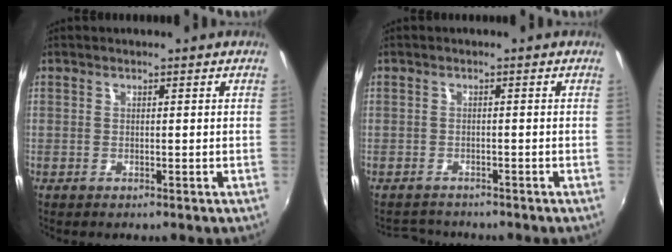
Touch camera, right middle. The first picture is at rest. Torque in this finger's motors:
{"motor_torque": [-1.22, 0.13, -0.27, -0.15]}